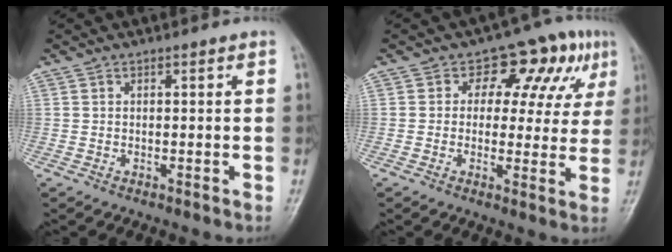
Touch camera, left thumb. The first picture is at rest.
{"total": 10.8, "force": [4.3, 7.2, 6.8], "torque": [-0.027, 0.003, 0.048]}